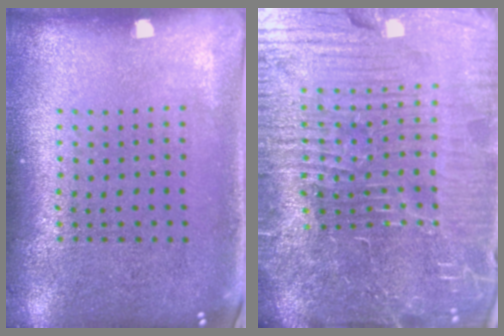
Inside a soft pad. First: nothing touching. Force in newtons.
{"total": 7.5, "press": 6.6, "slide": 3.5}